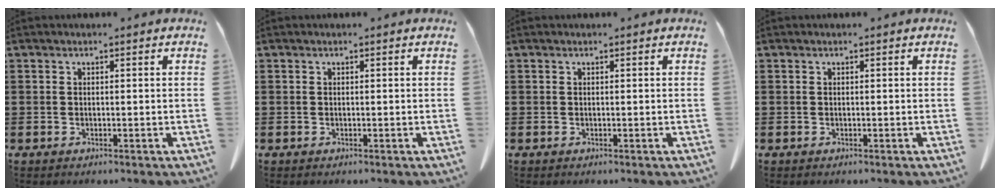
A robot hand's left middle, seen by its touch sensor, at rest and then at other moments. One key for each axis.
{"total": 0.0}
{"total": 0.0}
{"total": 0.0}